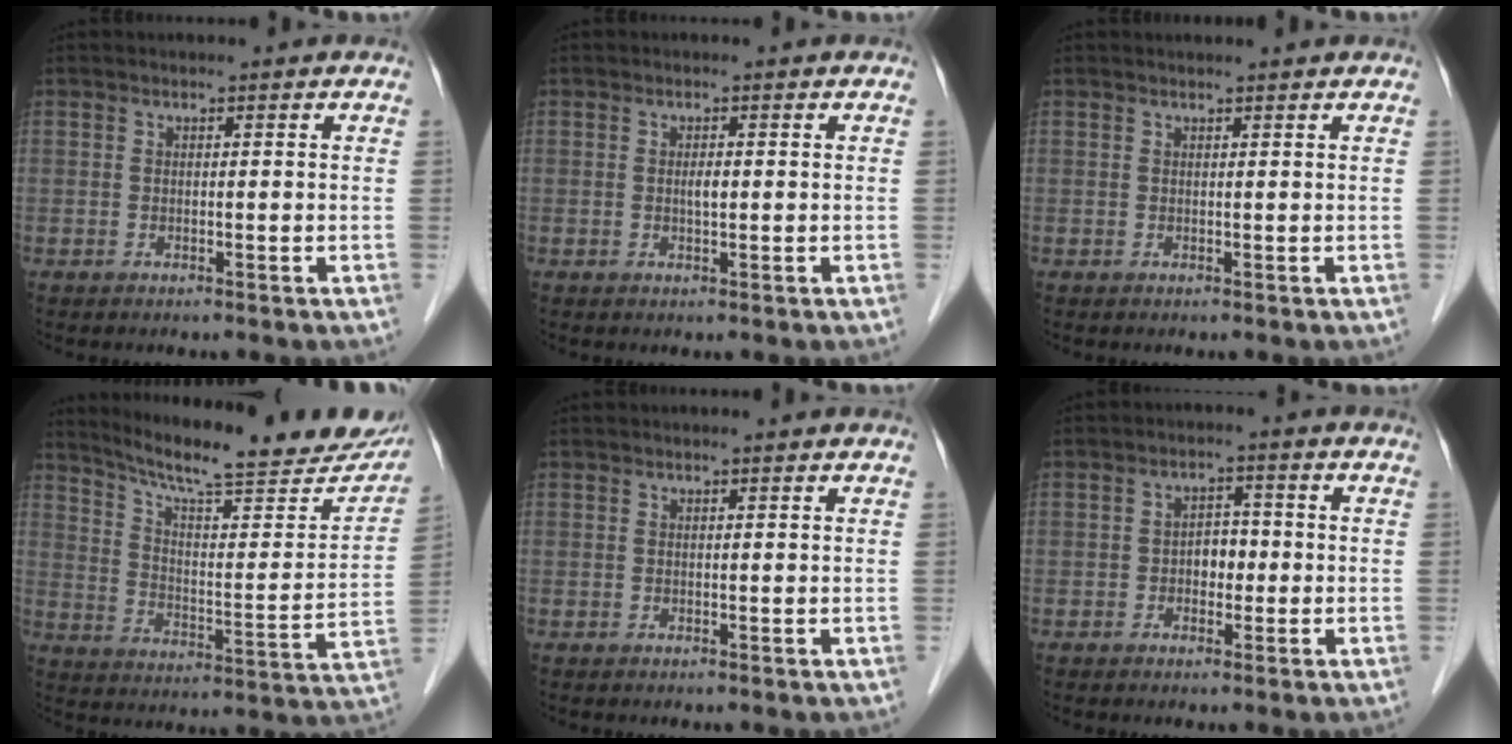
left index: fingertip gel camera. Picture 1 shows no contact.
{"total": 1.2, "force": [0.1, 0.3, 1.2], "torque": [-0.022, 0.000, 0.002]}
{"total": 2.4, "force": [2.3, -0.2, 0.7], "torque": [-0.009, 0.012, 0.029]}
{"total": 24.9, "force": [21.8, 3.3, 11.5], "torque": [-0.174, -0.043, 0.292]}
{"total": 1.1, "force": [1.0, -0.1, 0.4], "torque": [-0.011, 0.006, 0.017]}
{"total": 3.0, "force": [-0.6, 2.0, 2.1], "torque": [-0.030, 0.010, -0.012]}